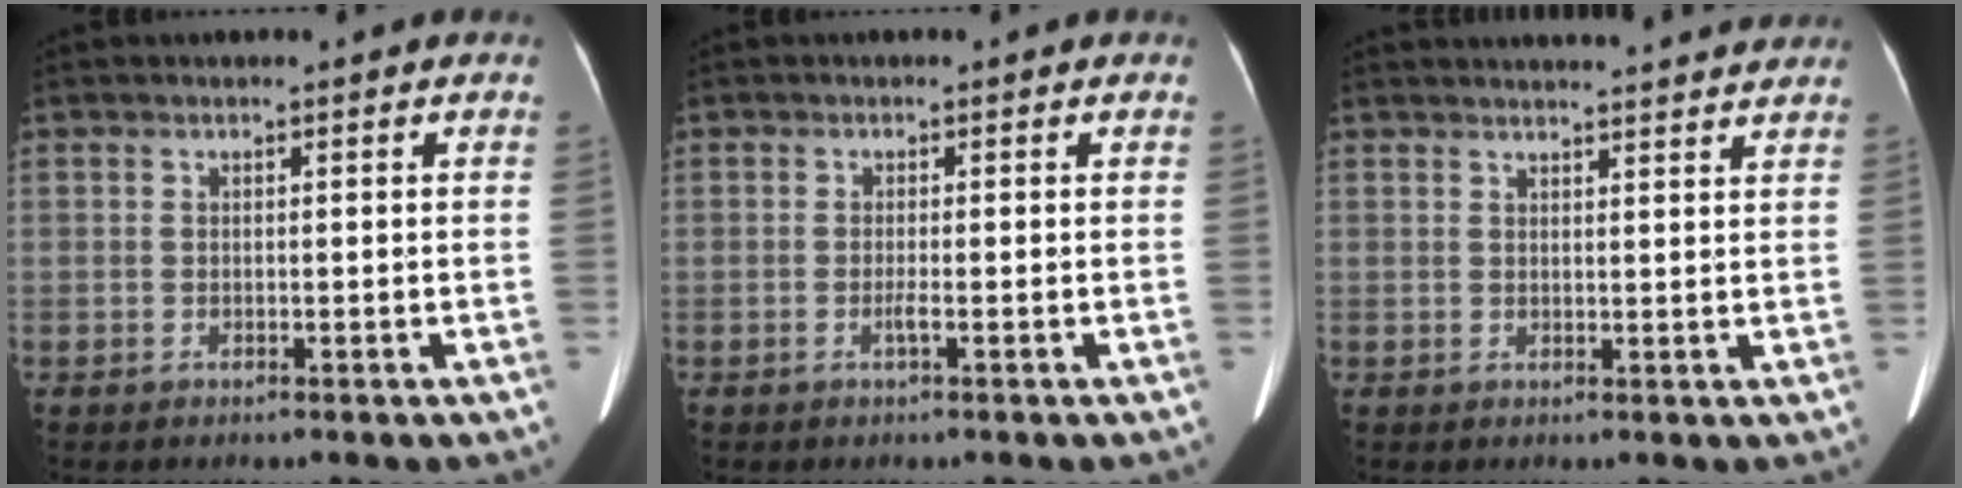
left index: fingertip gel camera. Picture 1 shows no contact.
{"total": 1.0, "force": [-0.4, -0.2, 0.9], "torque": [-0.021, 0.000, -0.008]}
{"total": 14.7, "force": [14.1, 1.3, 4.1], "torque": [-0.048, 0.019, 0.167]}